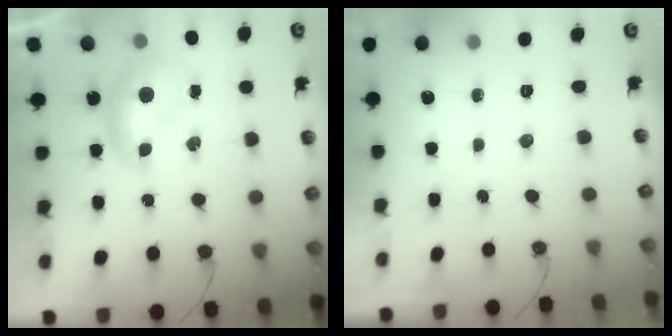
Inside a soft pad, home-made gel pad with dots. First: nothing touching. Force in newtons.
{"total": 0.0}